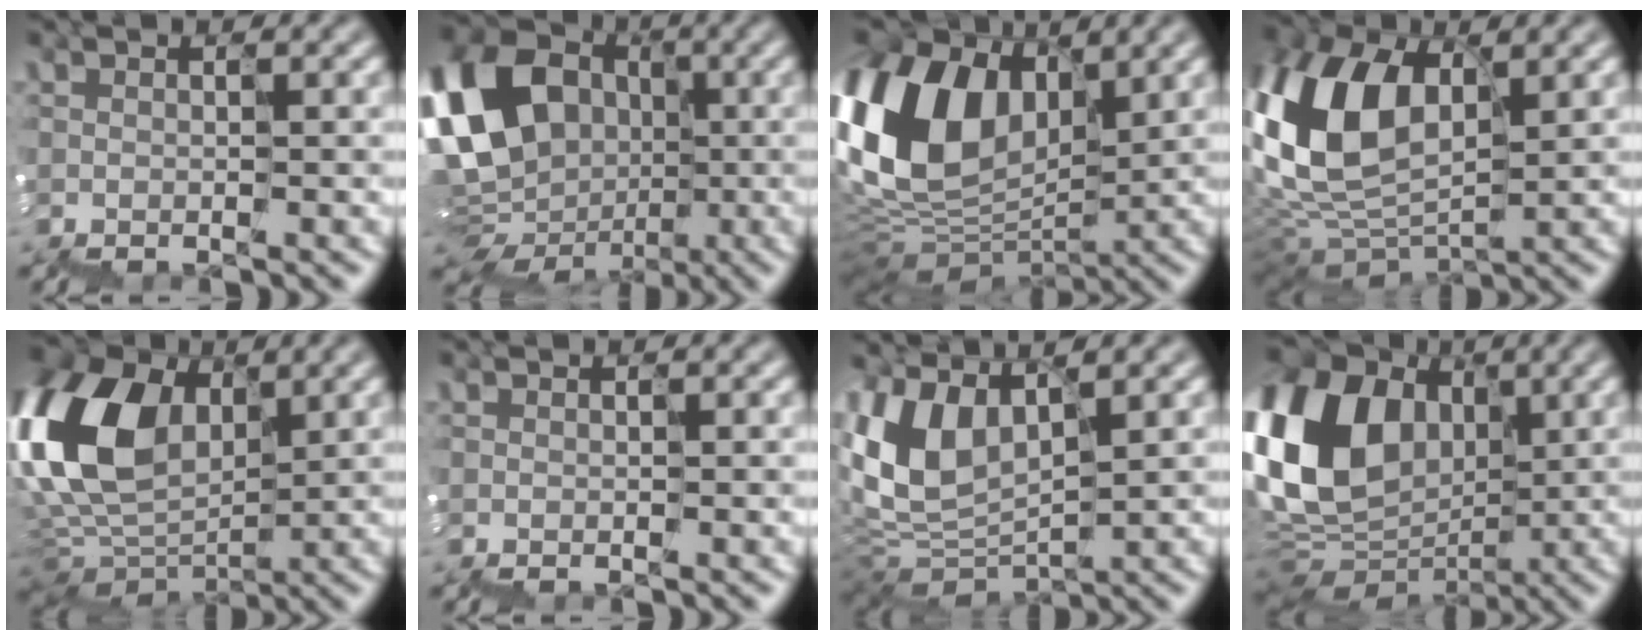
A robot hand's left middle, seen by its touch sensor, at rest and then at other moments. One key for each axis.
{"total": 13.6, "fx": -0.9, "fy": 11.5, "fz": 7.1, "tx": -0.167, "ty": 0.000, "tz": -0.016}
{"total": 11.6, "fx": 4.2, "fy": 7.9, "fz": 7.3, "tx": -0.208, "ty": 0.024, "tz": 0.076}
{"total": 8.1, "fx": 2.5, "fy": 5.6, "fz": 5.3, "tx": -0.171, "ty": 0.015, "tz": 0.047}
{"total": 11.5, "fx": 4.0, "fy": 7.8, "fz": 7.4, "tx": -0.224, "ty": 0.029, "tz": 0.068}
{"total": 0.0}
{"total": 5.9, "fx": 2.9, "fy": 3.5, "fz": 3.8, "tx": -0.134, "ty": 0.014, "tz": 0.061}
{"total": 13.1, "fx": 3.4, "fy": 9.8, "fz": 7.9, "tx": -0.203, "ty": 0.016, "tz": 0.060}